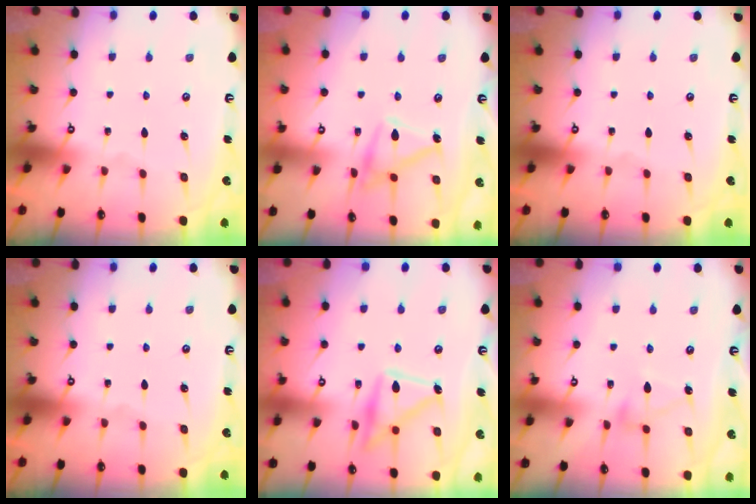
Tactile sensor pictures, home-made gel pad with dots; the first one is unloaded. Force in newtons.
{"total": 14.2, "press": 14.2, "slide": 0.8}
{"total": 0.0}
{"total": 0.0}
{"total": 15.4, "press": 15.4, "slide": 0.7}
{"total": 5.1, "press": 5.1, "slide": 0.3}